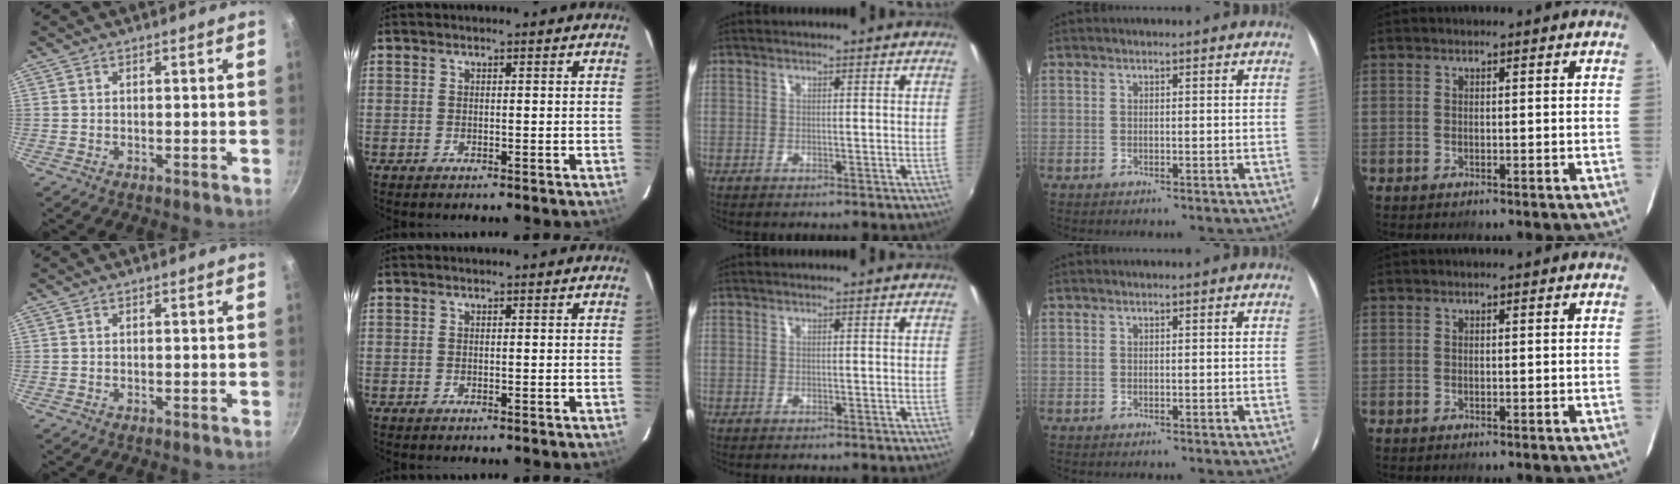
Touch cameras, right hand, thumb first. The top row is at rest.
{}